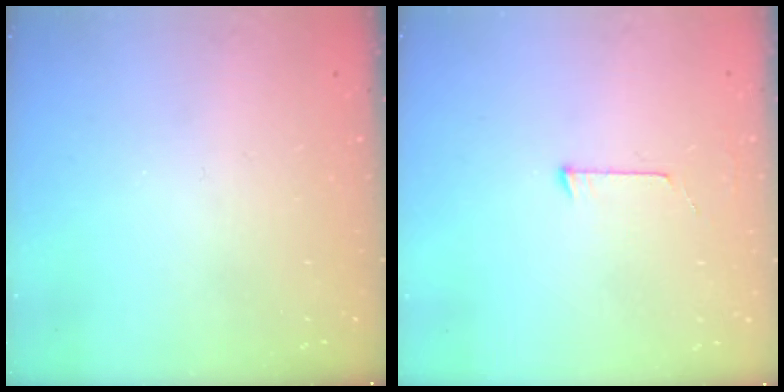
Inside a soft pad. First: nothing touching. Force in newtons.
{"total": 3.7, "press": 3.6, "slide": 0.4}